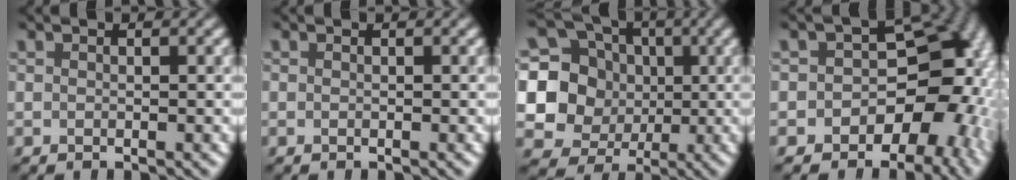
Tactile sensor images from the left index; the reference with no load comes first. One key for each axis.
{"total": 0.0}
{"total": 9.9, "fx": 0.4, "fy": 9.2, "fz": 3.4, "tx": -0.096, "ty": 0.015, "tz": -0.017}
{"total": 13.0, "fx": -4.4, "fy": 9.8, "fz": 7.3, "tx": -0.041, "ty": 0.015, "tz": -0.090}